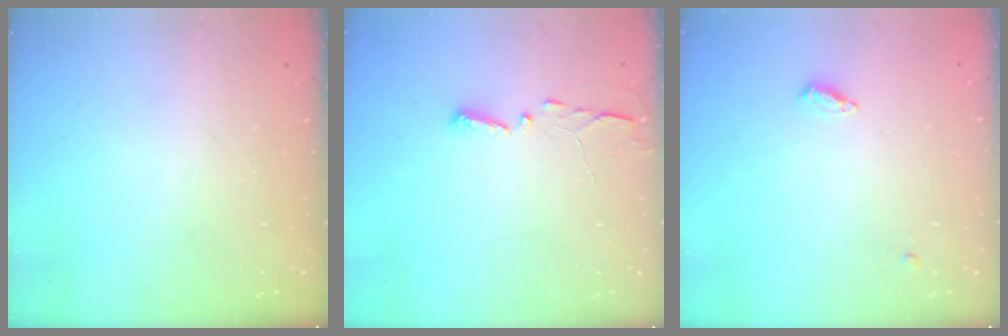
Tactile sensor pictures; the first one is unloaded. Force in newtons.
{"total": 2.9, "press": 2.9, "slide": 0.4}
{"total": 4.2, "press": 4.2, "slide": 0.5}